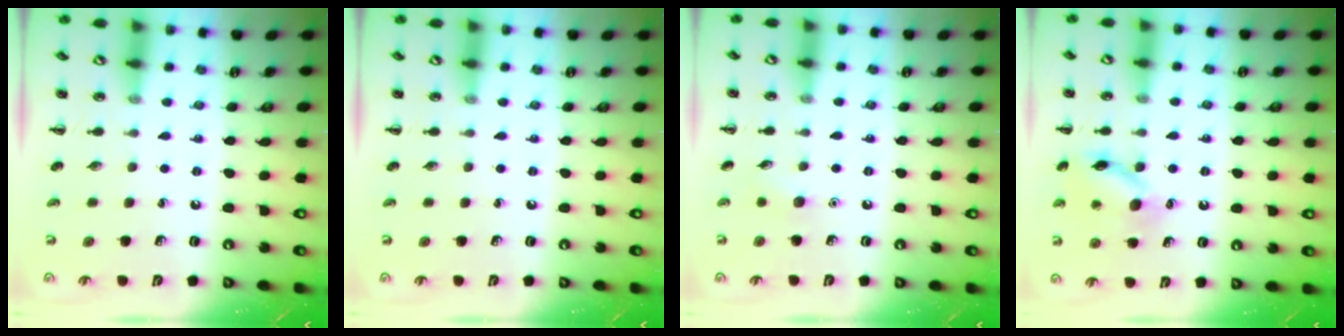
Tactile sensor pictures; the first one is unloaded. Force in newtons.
{"total": 0.0}
{"total": 4.8, "press": 4.6, "slide": 1.3}
{"total": 12.5, "press": 12.5, "slide": 0.7}